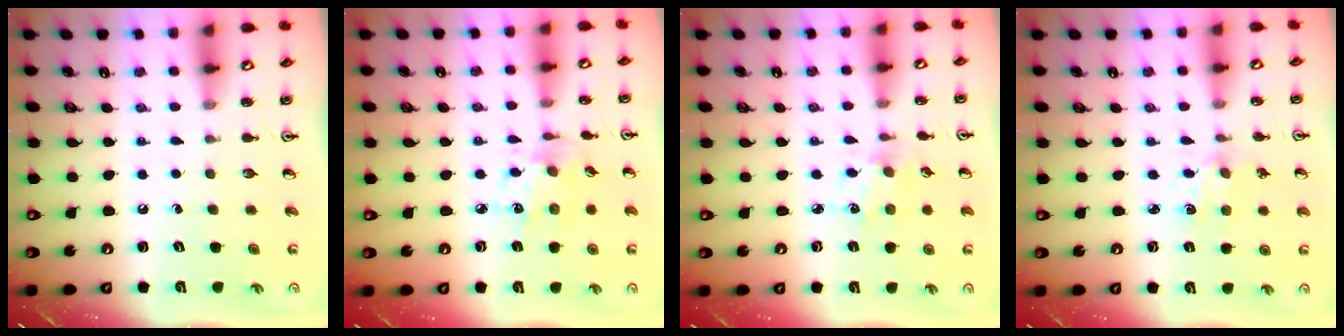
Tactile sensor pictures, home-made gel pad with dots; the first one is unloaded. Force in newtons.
{"total": 5.9, "press": 5.8, "slide": 1.2}
{"total": 1.7, "press": 1.7, "slide": 0.3}
{"total": 1.7, "press": 1.7, "slide": 0.1}